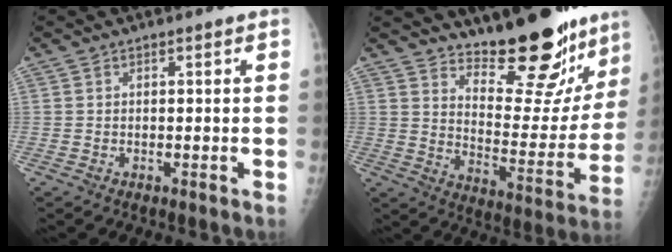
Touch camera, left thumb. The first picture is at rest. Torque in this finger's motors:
{"motor_torque": [0.30, 0.27, -0.13, -0.31, 0.05]}